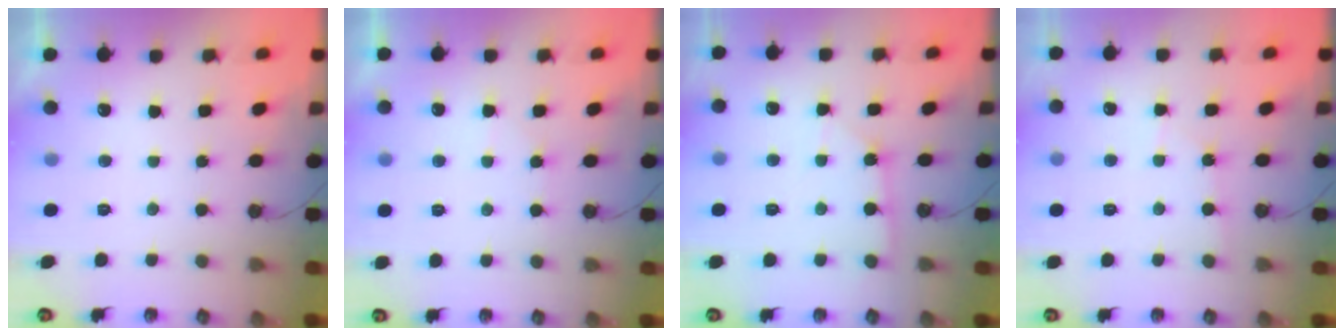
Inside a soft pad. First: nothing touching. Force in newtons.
{"total": 3.0, "press": 3.0, "slide": 0.6}
{"total": 2.3, "press": 2.3, "slide": 0.2}
{"total": 2.6, "press": 2.6, "slide": 0.3}